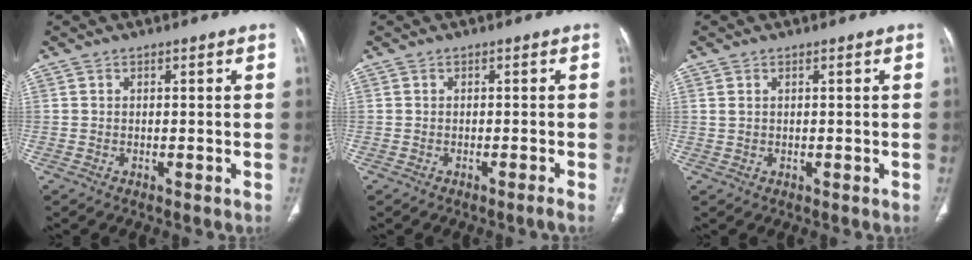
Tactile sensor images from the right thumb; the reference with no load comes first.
{"total": 1.1, "force": [-0.8, -0.4, 0.6], "torque": [-0.014, 0.006, -0.012]}
{"total": 1.2, "force": [0.6, 0.7, 0.8], "torque": [-0.021, 0.008, 0.019]}